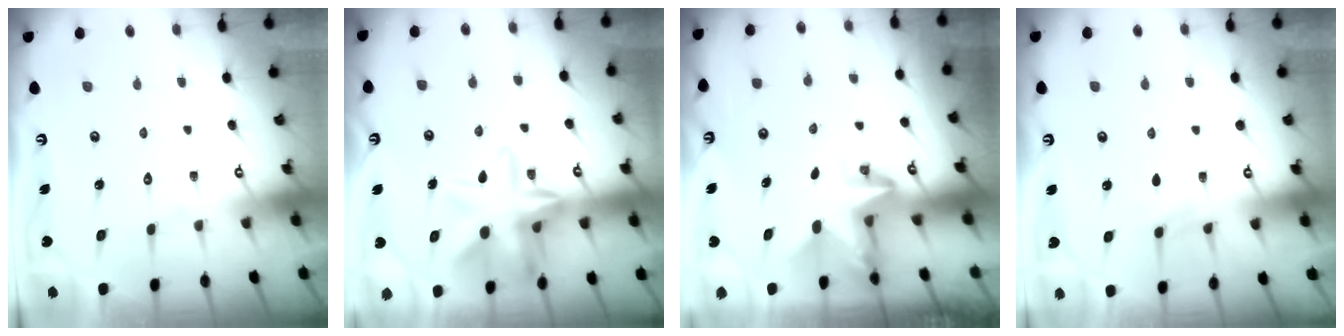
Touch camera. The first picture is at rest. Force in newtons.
{"total": 14.7, "press": 14.7, "slide": 1.2}
{"total": 2.9, "press": 2.9, "slide": 0.2}
{"total": 3.5, "press": 3.5, "slide": 0.4}